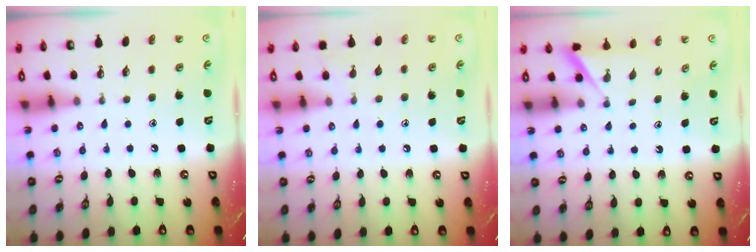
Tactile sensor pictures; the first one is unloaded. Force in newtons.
{"total": 7.7, "press": 7.6, "slide": 0.8}
{"total": 2.4, "press": 2.4, "slide": 0.3}